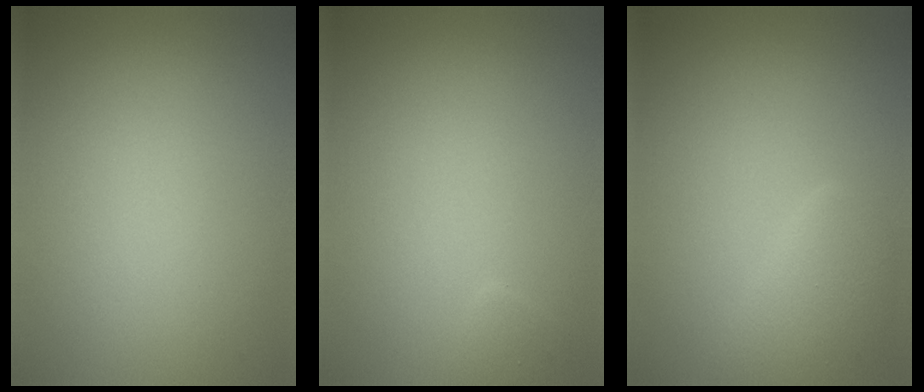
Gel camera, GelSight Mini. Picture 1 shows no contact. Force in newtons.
{"total": 0.8, "press": 0.7, "slide": 0.2}
{"total": 2.8, "press": 2.8, "slide": 0.2}